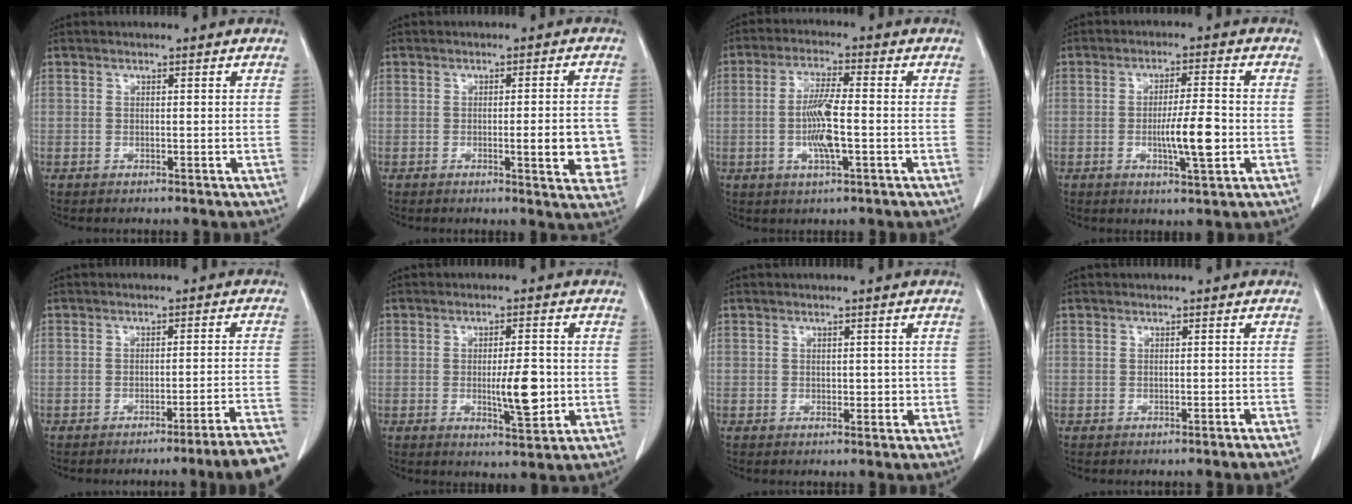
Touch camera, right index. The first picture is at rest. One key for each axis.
{"total": 7.4, "fx": -1.5, "fy": 1.4, "fz": 7.1, "tx": -0.075, "ty": -0.004, "tz": -0.018}
{"total": 7.2, "fx": -1.4, "fy": 1.0, "fz": 7.0, "tx": -0.139, "ty": -0.002, "tz": -0.028}
{"total": 7.0, "fx": -1.5, "fy": 0.8, "fz": 6.8, "tx": -0.114, "ty": -0.003, "tz": -0.024}
{"total": 11.1, "fx": -9.8, "fy": -1.9, "fz": 4.8, "tx": -0.022, "ty": 0.001, "tz": -0.125}
{"total": 6.3, "fx": -0.9, "fy": 1.5, "fz": 6.1, "tx": -0.095, "ty": -0.006, "tz": -0.009}
{"total": 1.5, "fx": -0.2, "fy": 1.1, "fz": 1.1, "tx": -0.010, "ty": 0.004, "tz": 0.000}
{"total": 1.7, "fx": -1.4, "fy": -0.4, "fz": 0.9, "tx": -0.015, "ty": 0.004, "tz": -0.015}